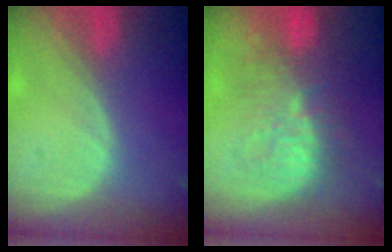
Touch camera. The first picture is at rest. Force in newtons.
{"total": 10.0, "press": 9.5, "slide": 3.0}